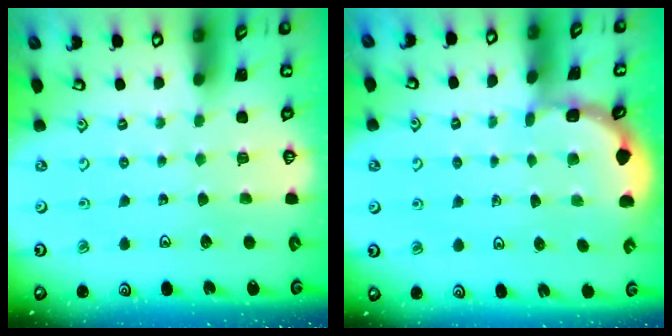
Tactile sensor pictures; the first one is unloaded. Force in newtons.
{"total": 1.6, "press": 1.5, "slide": 0.1}